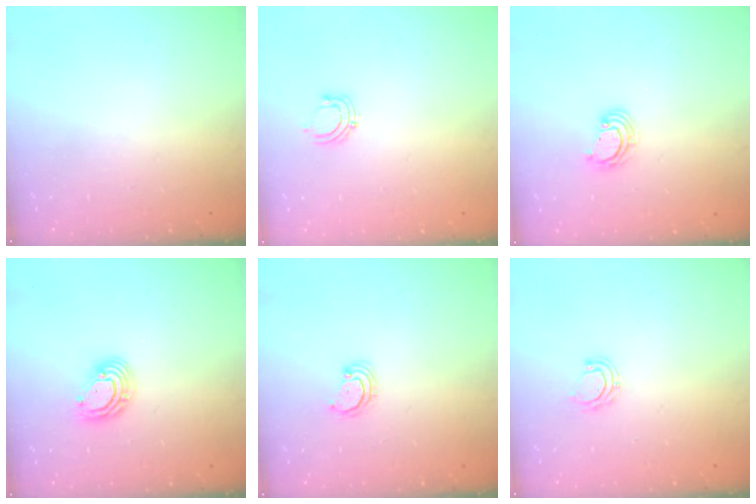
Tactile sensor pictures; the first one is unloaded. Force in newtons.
{"total": 4.1, "press": 4.0, "slide": 0.4}
{"total": 3.7, "press": 3.7, "slide": 0.2}
{"total": 7.9, "press": 7.8, "slide": 1.5}
{"total": 2.8, "press": 2.8, "slide": 0.2}
{"total": 5.3, "press": 5.2, "slide": 1.0}